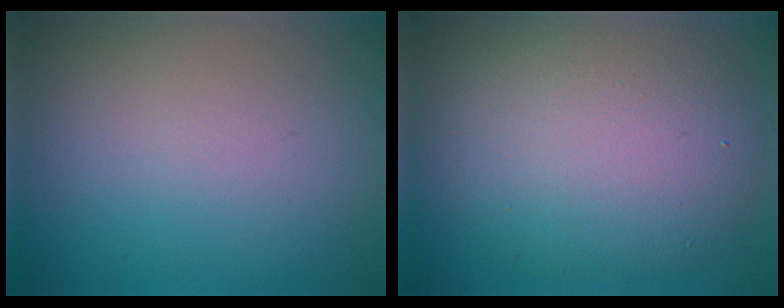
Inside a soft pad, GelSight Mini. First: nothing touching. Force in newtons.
{"total": 8.8, "press": 8.8, "slide": 0.7}